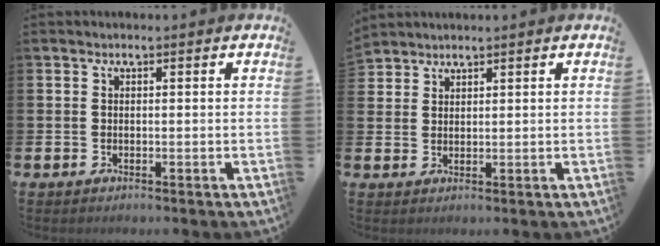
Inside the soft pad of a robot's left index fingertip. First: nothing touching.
{"total": 2.5, "force": [2.4, 0.4, -0.4], "torque": [0.010, -0.012, 0.045]}